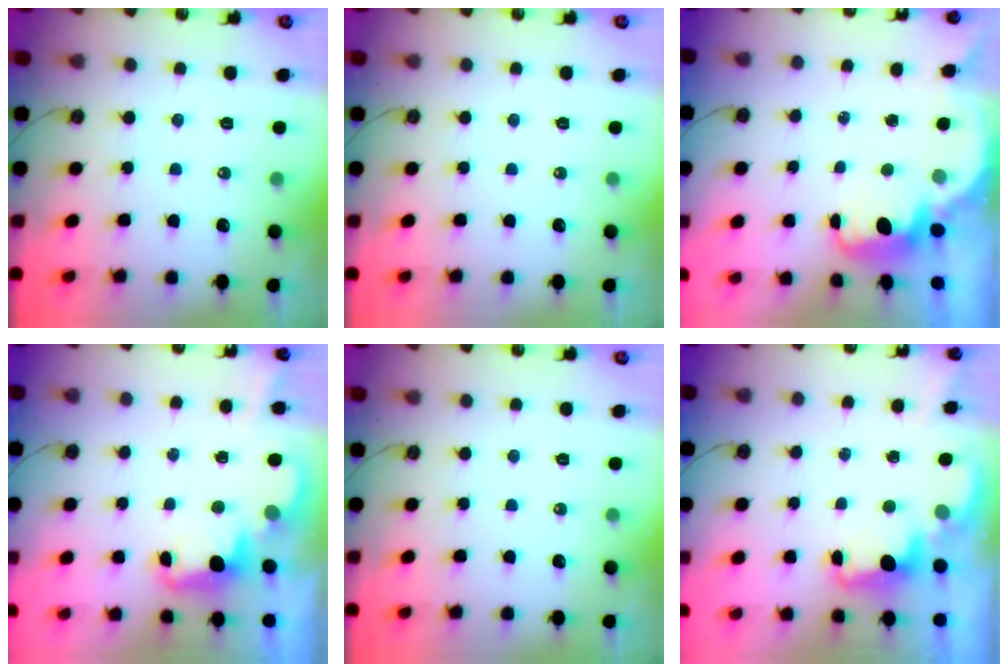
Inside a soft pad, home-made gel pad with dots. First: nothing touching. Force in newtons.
{"total": 0.0}
{"total": 2.6, "press": 2.6, "slide": 0.6}
{"total": 2.4, "press": 2.3, "slide": 0.5}
{"total": 0.0}
{"total": 1.4, "press": 1.3, "slide": 0.6}